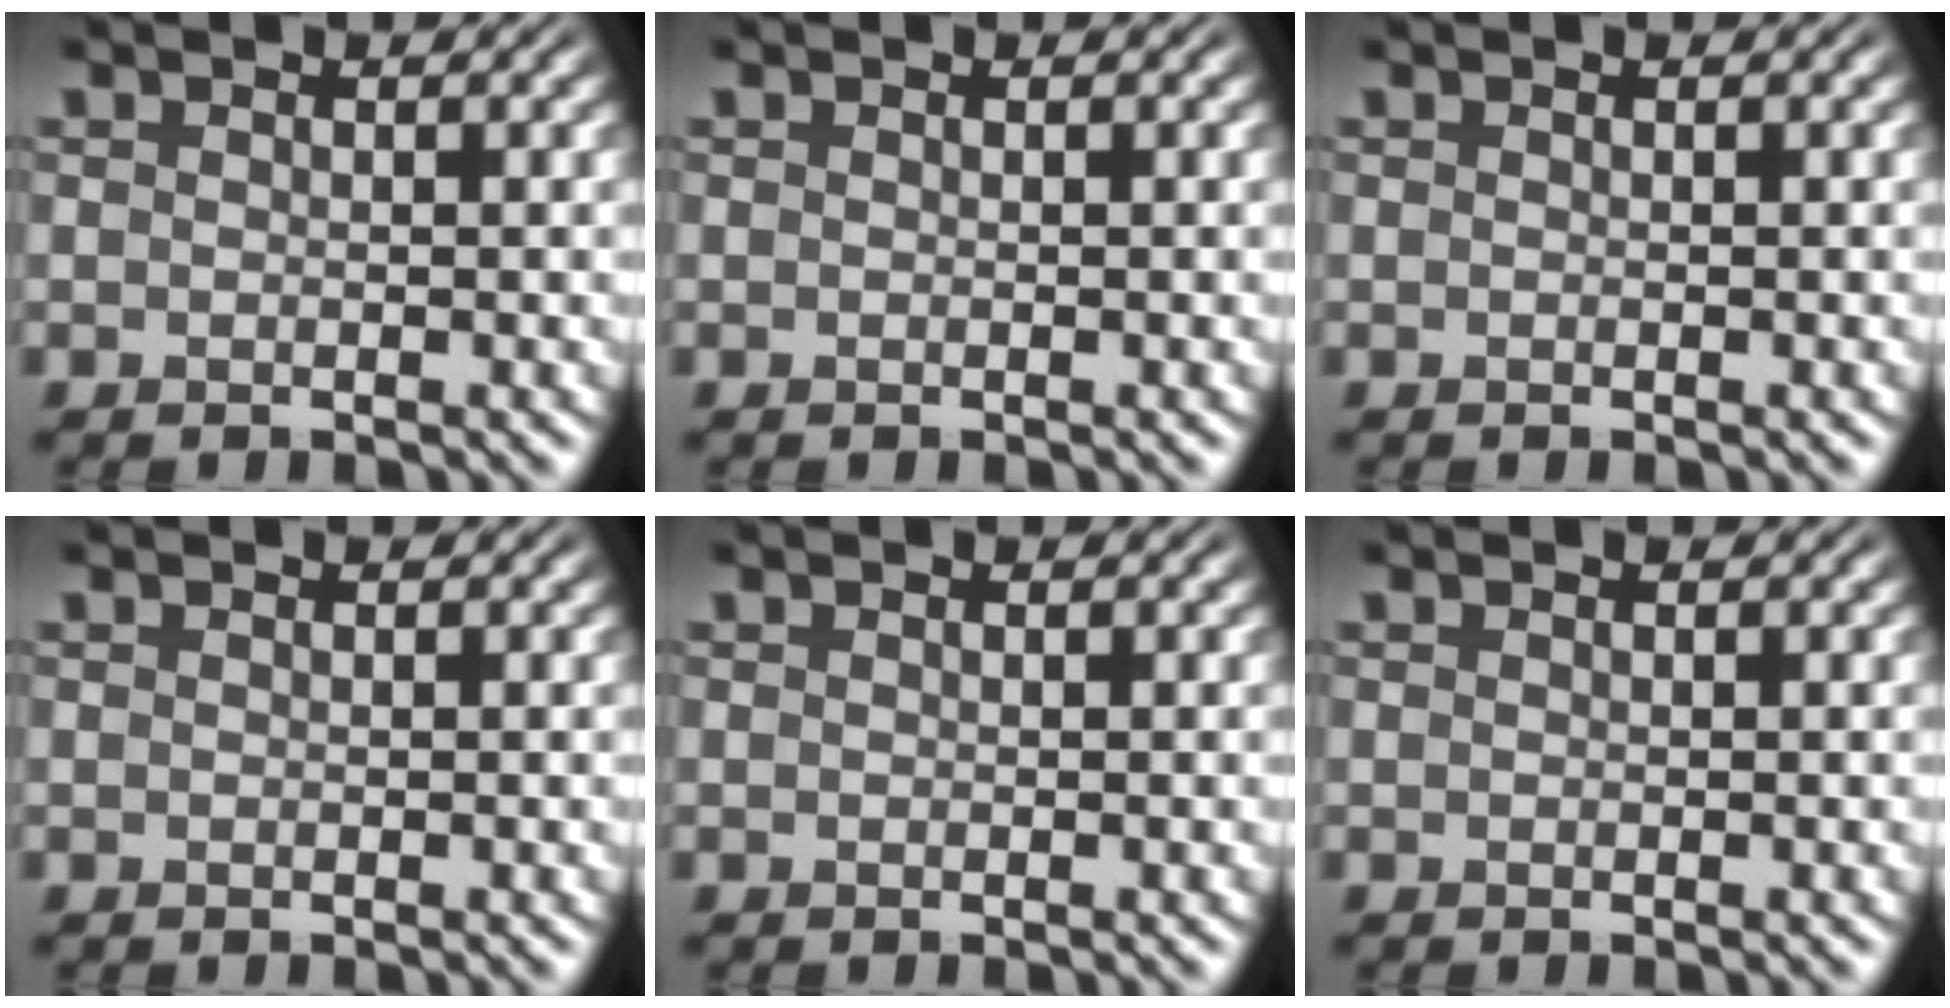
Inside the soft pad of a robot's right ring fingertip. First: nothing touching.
{"total": 0.0}
{"total": 0.0}
{"total": 0.0}
{"total": 0.0}
{"total": 0.0}